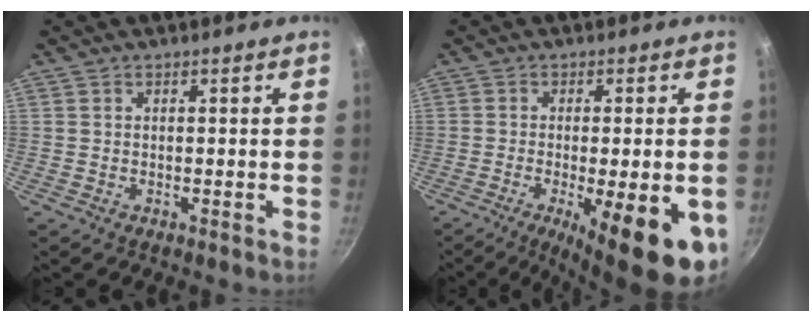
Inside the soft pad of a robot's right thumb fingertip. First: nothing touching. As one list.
[{"total": 16.1, "force": [-5.6, 4.1, 14.5], "torque": [-0.183, -0.004, -0.072]}]